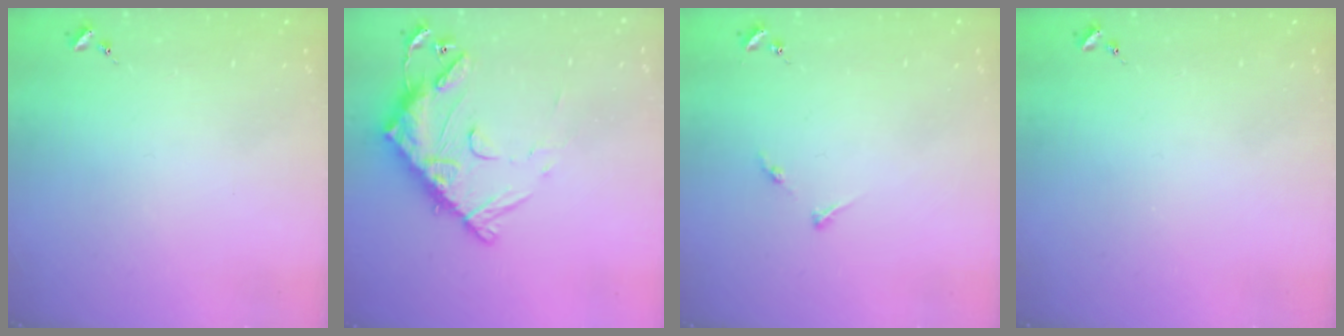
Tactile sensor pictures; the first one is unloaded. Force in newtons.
{"total": 15.5, "press": 15.4, "slide": 1.5}
{"total": 4.0, "press": 3.9, "slide": 0.5}
{"total": 0.0}